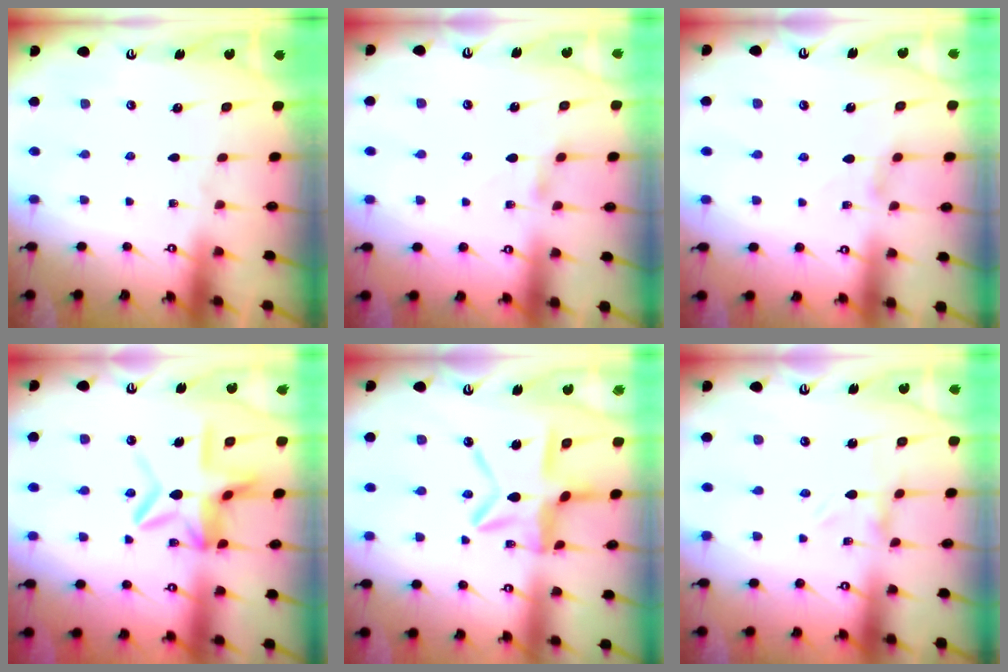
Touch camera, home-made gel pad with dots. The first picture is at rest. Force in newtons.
{"total": 1.6, "press": 1.6, "slide": 0.4}
{"total": 1.0, "press": 1.0, "slide": 0.3}
{"total": 10.8, "press": 10.8, "slide": 1.1}
{"total": 12.8, "press": 12.7, "slide": 1.3}
{"total": 0.0}